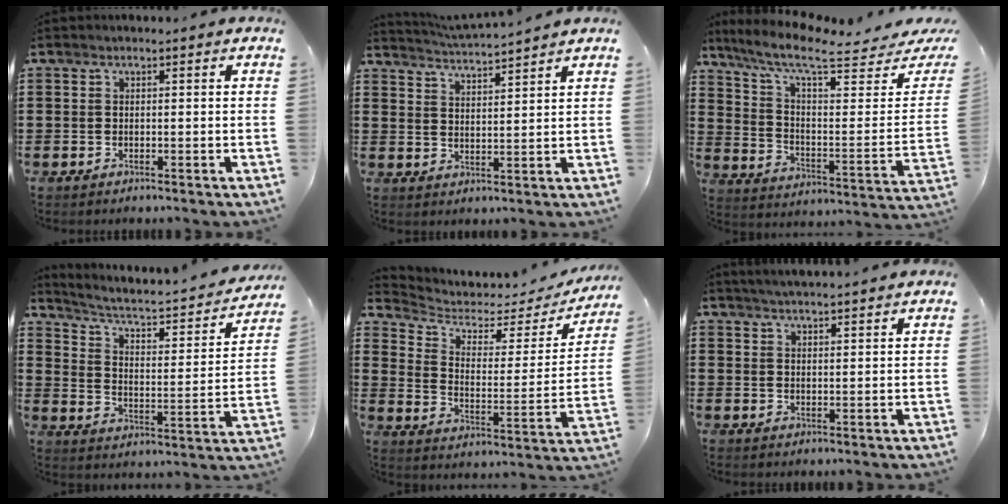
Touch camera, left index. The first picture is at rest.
{"total": 3.7, "force": [3.6, -0.6, 0.3], "torque": [-0.021, -0.023, 0.062]}
{"total": 9.6, "force": [7.3, 1.6, 5.9], "torque": [-0.133, -0.050, 0.123]}
{"total": 3.7, "force": [2.8, 1.0, 2.3], "torque": [-0.064, -0.031, 0.034]}
{"total": 4.3, "force": [3.7, 1.7, 1.2], "torque": [-0.049, -0.030, 0.060]}
{"total": 3.0, "force": [2.9, -0.6, 0.3], "torque": [-0.014, -0.010, 0.053]}